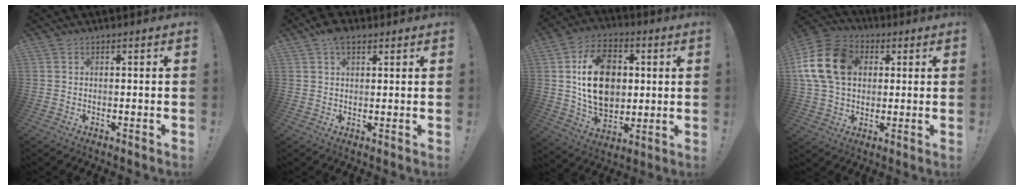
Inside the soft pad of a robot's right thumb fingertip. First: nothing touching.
{"total": 5.3, "force": [3.2, 3.0, 2.9], "torque": [-0.050, -0.008, 0.061]}
{"total": 19.6, "force": [3.2, 14.3, 13.0], "torque": [-0.210, -0.003, 0.059]}
{"total": 17.7, "force": [3.7, 13.5, 10.9], "torque": [-0.195, 0.004, 0.072]}